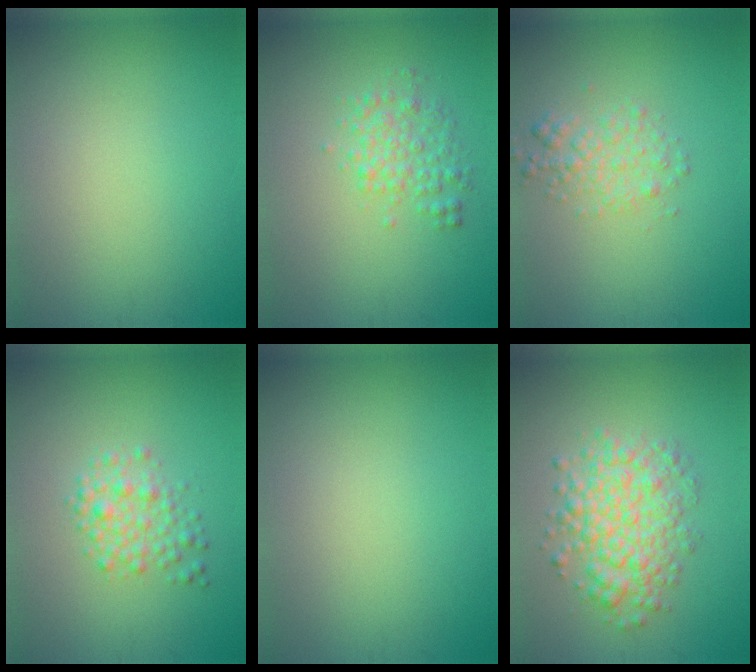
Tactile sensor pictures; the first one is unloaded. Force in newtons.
{"total": 2.5, "press": 2.5, "slide": 0.0}
{"total": 2.2, "press": 2.2, "slide": 0.1}
{"total": 2.6, "press": 2.6, "slide": 0.1}
{"total": 0.0}
{"total": 5.0, "press": 5.0, "slide": 0.1}